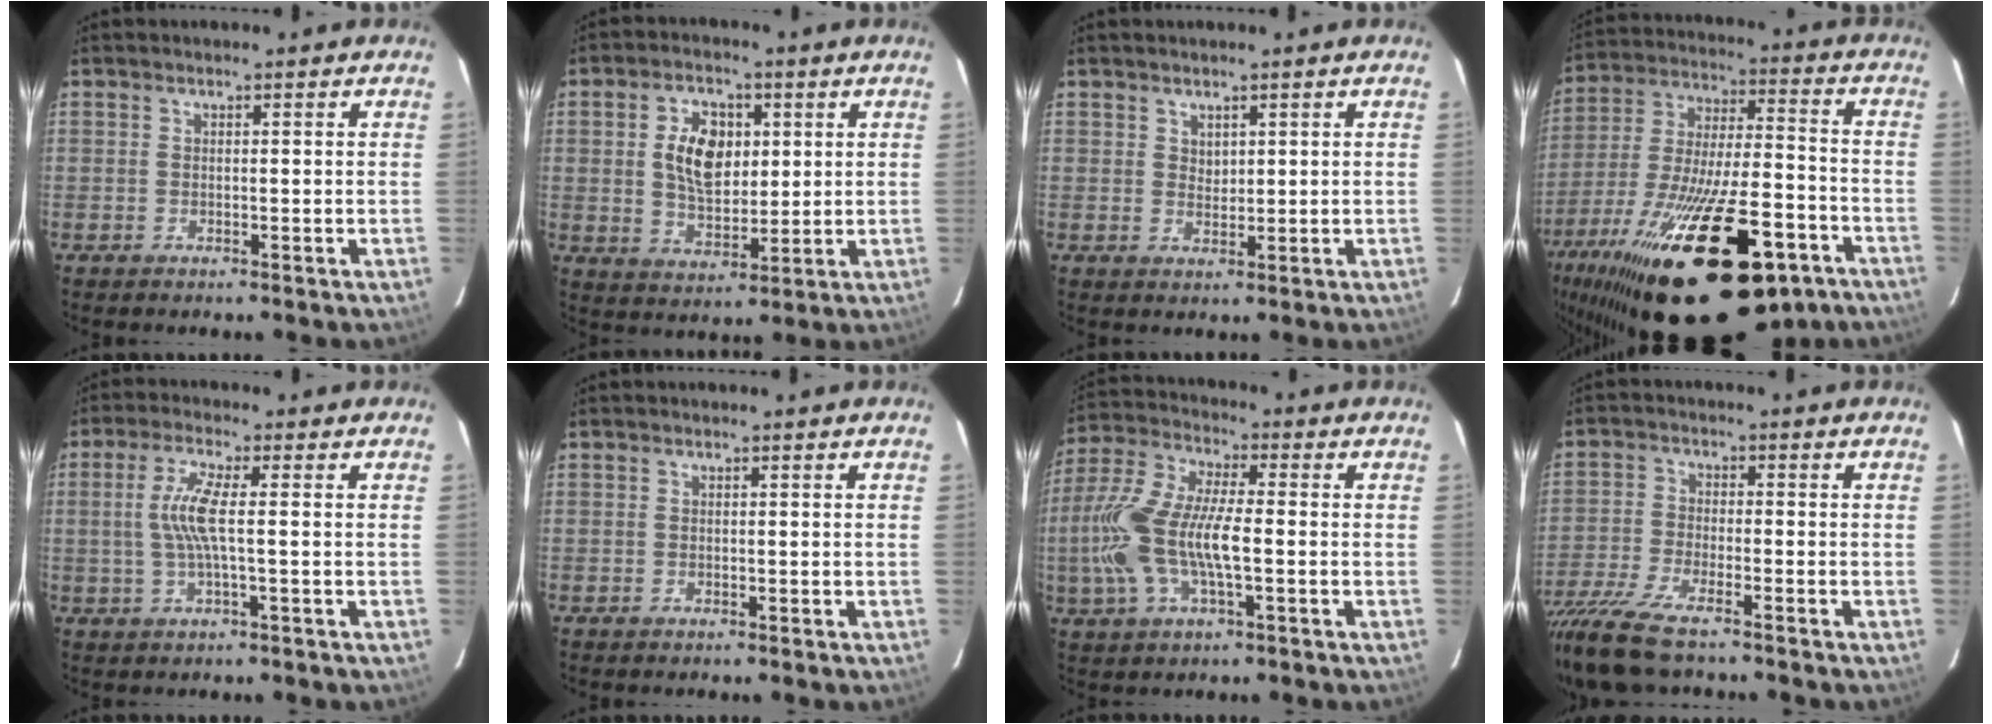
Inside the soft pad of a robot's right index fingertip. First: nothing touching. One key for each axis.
{"total": 9.5, "fx": 2.0, "fy": 5.8, "fz": 7.3, "tx": -0.134, "ty": 0.012, "tz": 0.042}
{"total": 1.7, "fx": 1.1, "fy": 1.2, "fz": 0.4, "tx": -0.004, "ty": 0.002, "tz": 0.022}
{"total": 34.5, "fx": -20.9, "fy": 12.2, "fz": 24.7, "tx": -0.461, "ty": -0.056, "tz": -0.315}
{"total": 6.2, "fx": 0.0, "fy": 0.3, "fz": 6.2, "tx": -0.129, "ty": 0.001, "tz": 0.003}
{"total": 0.0}
{"total": 15.1, "fx": -2.3, "fy": 4.9, "fz": 14.1, "tx": -0.301, "ty": 0.002, "tz": -0.048}
{"total": 12.0, "fx": -9.7, "fy": 2.0, "fz": 6.8, "tx": -0.160, "ty": -0.045, "tz": -0.182}